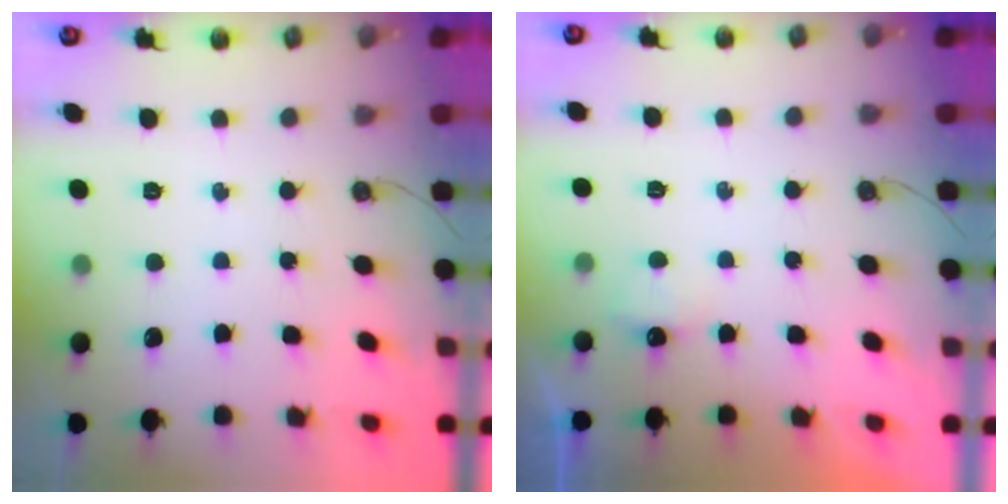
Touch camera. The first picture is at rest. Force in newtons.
{"total": 3.9, "press": 3.9, "slide": 0.6}